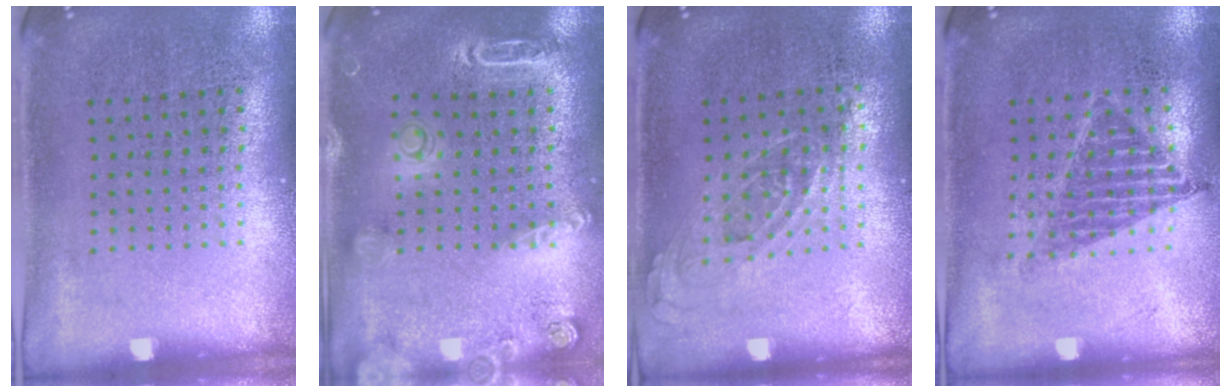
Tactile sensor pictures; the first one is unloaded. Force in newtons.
{"total": 1.9, "press": 1.9, "slide": 0.5}
{"total": 0.8, "press": 0.8, "slide": 0.3}
{"total": 1.0, "press": 0.8, "slide": 0.5}